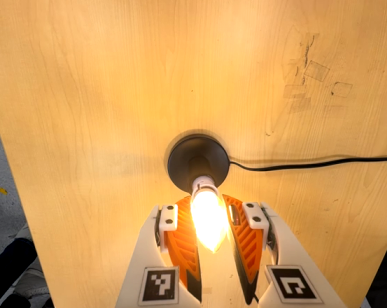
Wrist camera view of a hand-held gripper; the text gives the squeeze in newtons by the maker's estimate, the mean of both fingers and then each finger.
{"total": 12.9, "left": 12.2, "right": 13.6}